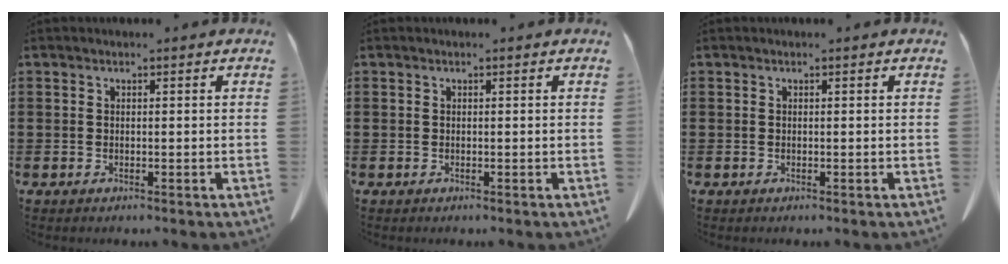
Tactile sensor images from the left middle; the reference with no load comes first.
{"total": 0.0}
{"total": 0.0}